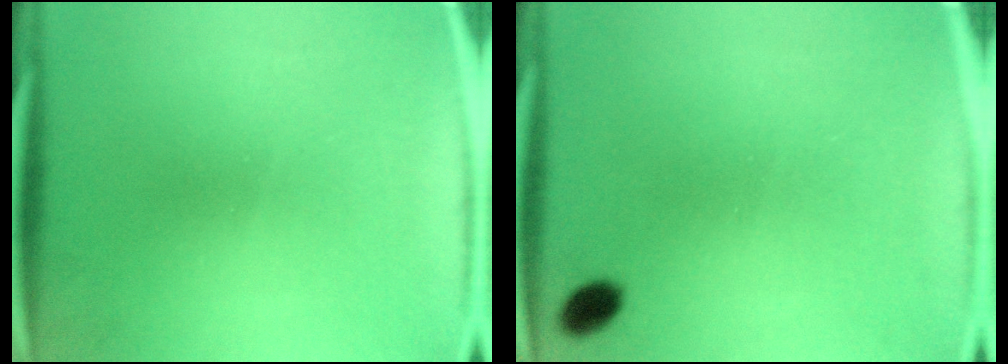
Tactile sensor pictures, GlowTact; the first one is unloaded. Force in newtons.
{"total": 3.0}